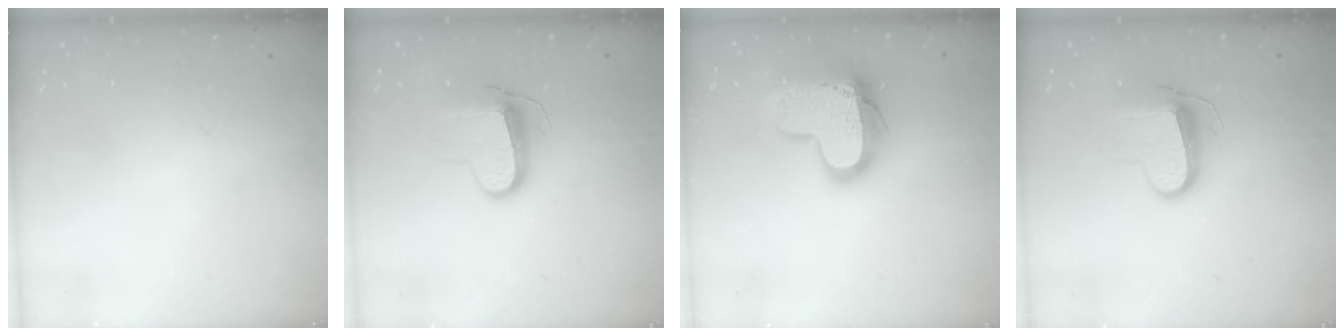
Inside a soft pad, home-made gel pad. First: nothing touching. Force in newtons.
{"total": 10.5, "press": 10.5, "slide": 0.8}
{"total": 17.4, "press": 17.3, "slide": 1.5}
{"total": 10.5, "press": 10.5, "slide": 0.8}